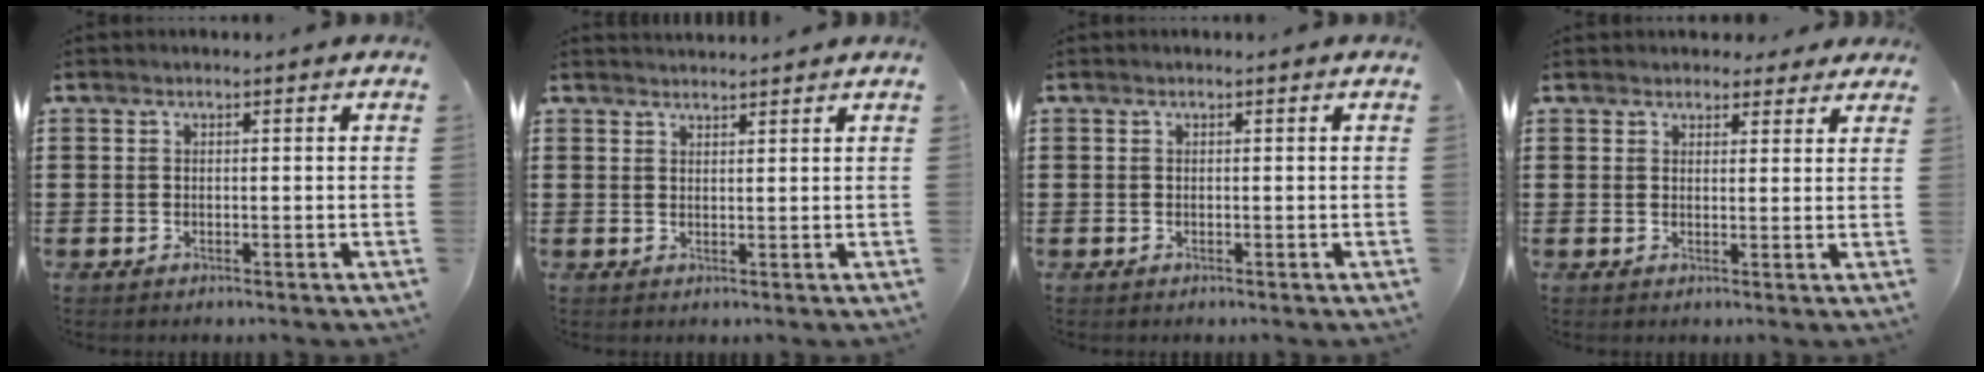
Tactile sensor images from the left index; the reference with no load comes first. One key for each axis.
{"total": 1.6, "fx": 1.6, "fy": -0.1, "fz": 0.0, "tx": -0.002, "ty": 0.001, "tz": 0.032}
{"total": 0.0}
{"total": 2.9, "fx": 2.6, "fy": 1.1, "fz": 0.3, "tx": -0.006, "ty": -0.005, "tz": 0.048}